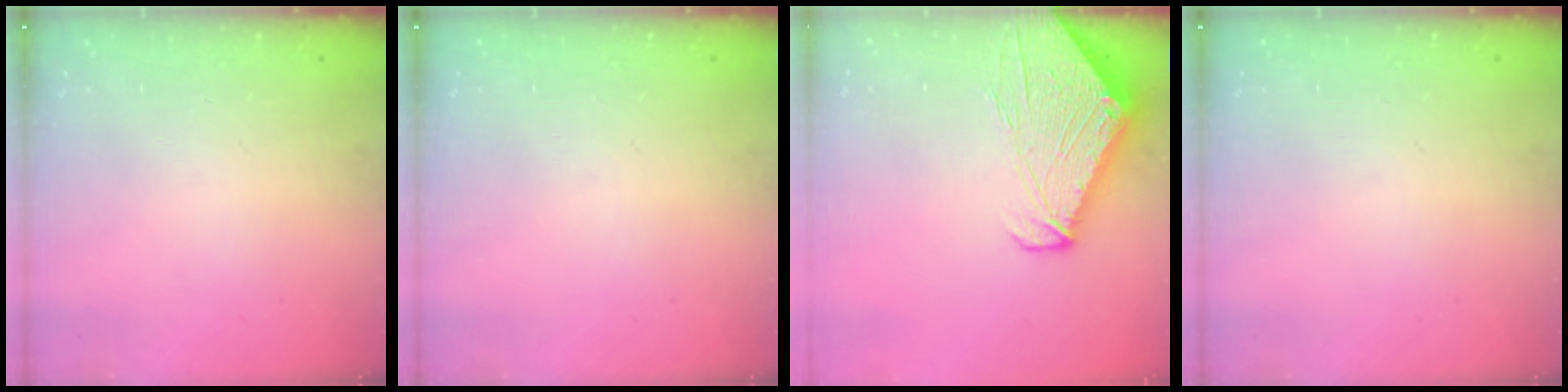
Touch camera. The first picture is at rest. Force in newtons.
{"total": 0.0}
{"total": 10.2, "press": 10.1, "slide": 1.3}
{"total": 0.0}